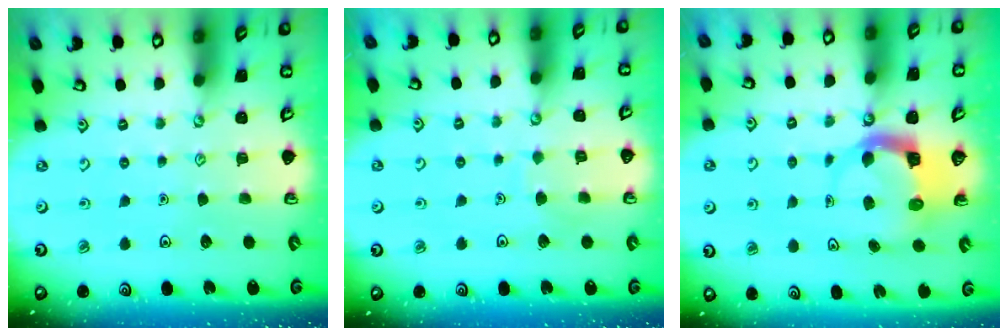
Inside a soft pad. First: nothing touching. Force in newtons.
{"total": 4.5, "press": 4.5, "slide": 0.6}
{"total": 4.5, "press": 4.5, "slide": 0.3}